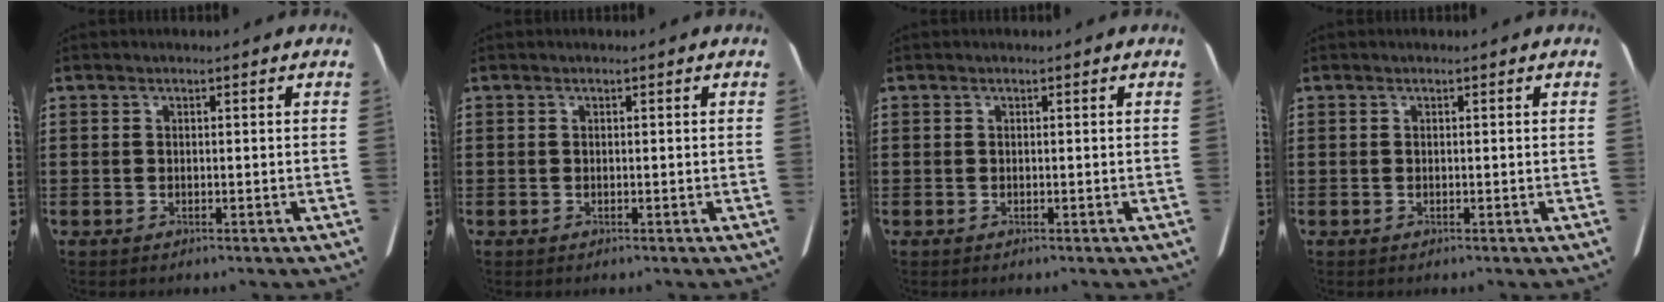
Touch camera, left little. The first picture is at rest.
{"total": 0.0}
{"total": 0.0}
{"total": 0.0}